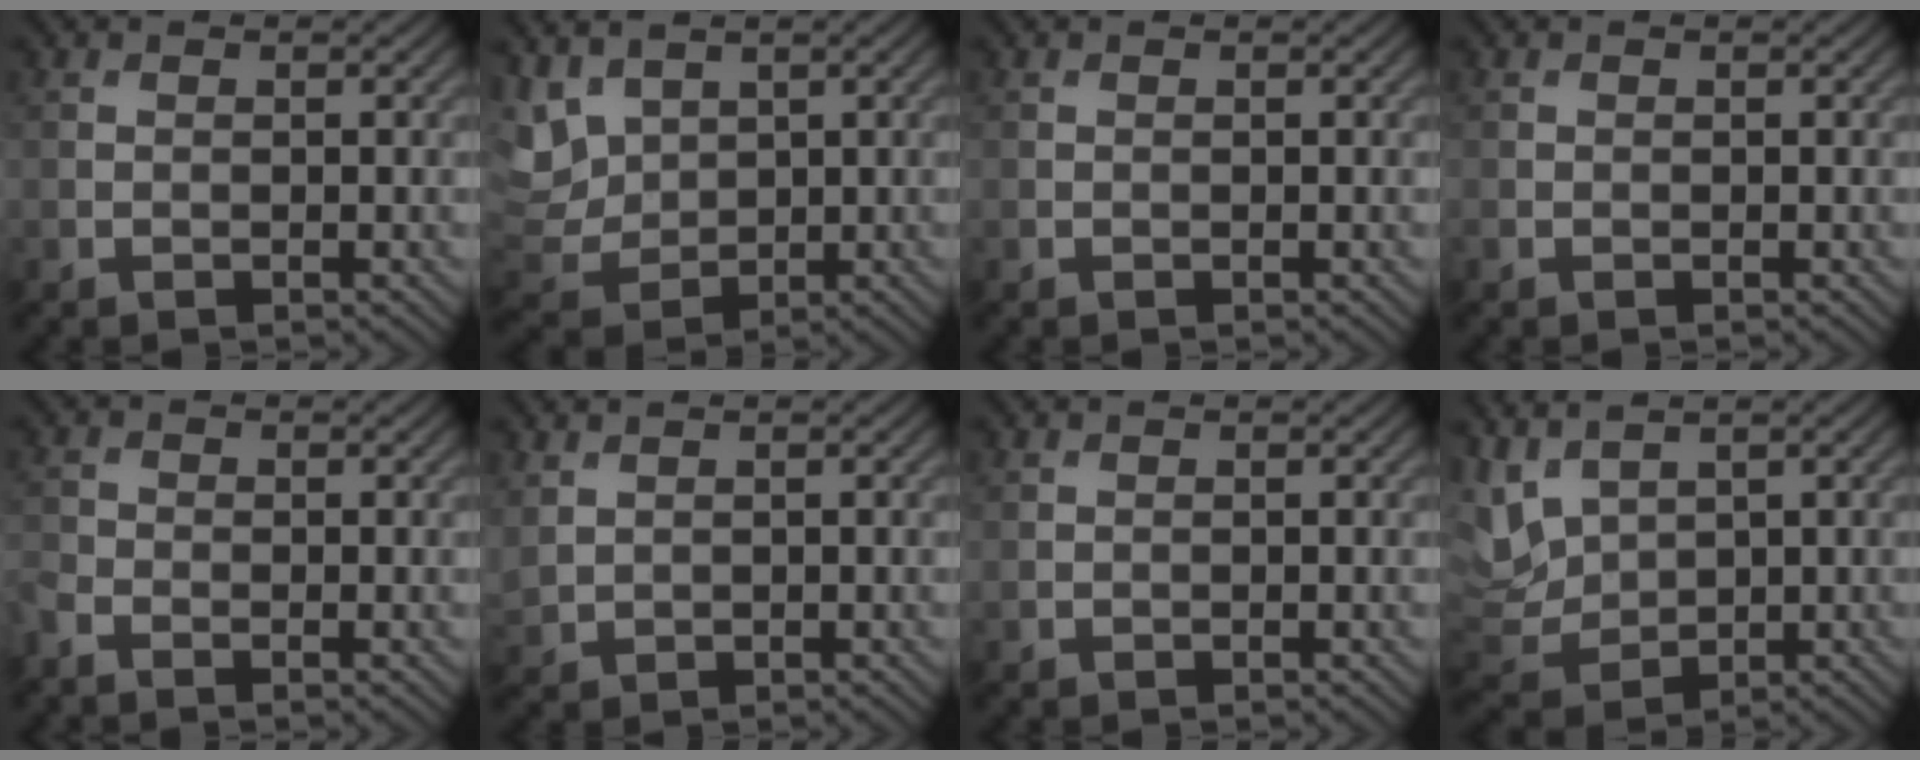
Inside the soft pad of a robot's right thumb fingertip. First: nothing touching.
{"total": 6.6, "force": [3.5, 4.2, 3.7], "torque": [-0.120, 0.006, 0.072]}
{"total": 0.0}
{"total": 0.0}
{"total": 2.1, "force": [-1.7, 0.8, 0.9], "torque": [-0.026, -0.007, -0.048]}
{"total": 1.7, "force": [1.2, 1.0, 0.8], "torque": [-0.028, 0.002, 0.032]}
{"total": 0.0}
{"total": 6.4, "force": [3.9, 3.2, 4.0], "torque": [-0.125, 0.007, 0.079]}